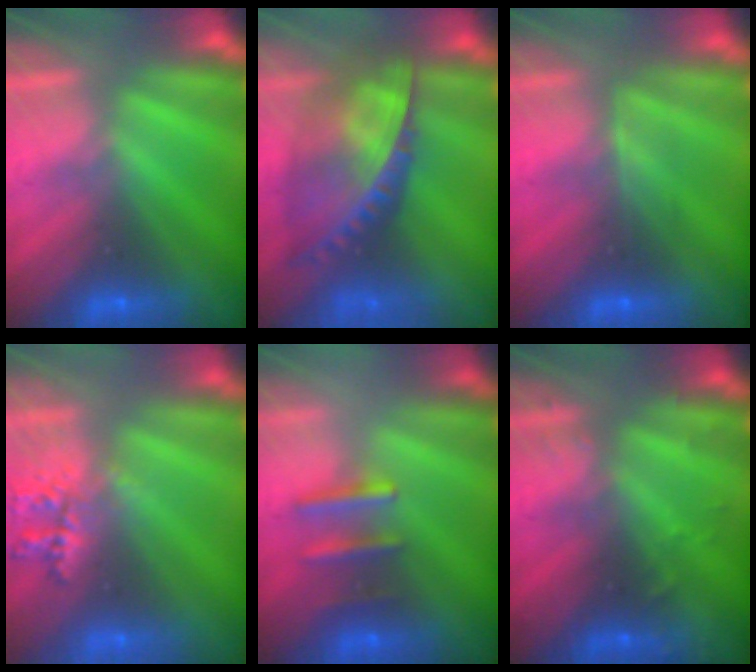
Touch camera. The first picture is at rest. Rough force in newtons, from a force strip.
{"total": 9.0}
{"total": 2.4}
{"total": 2.3}
{"total": 2.5}
{"total": 2.9}